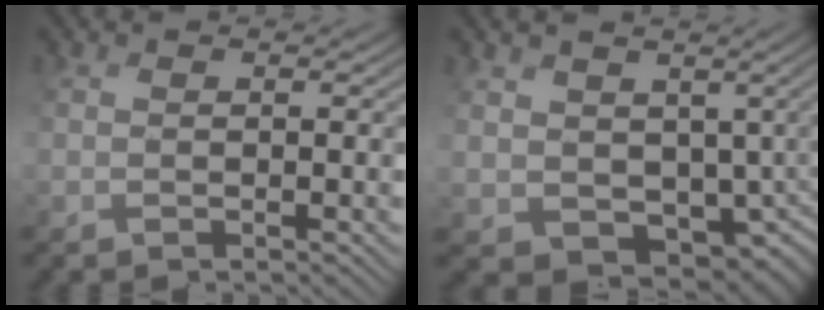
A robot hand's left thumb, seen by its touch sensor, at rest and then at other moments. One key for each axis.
{"total": 5.5, "fx": 0.4, "fy": 5.1, "fz": 2.1, "tx": -0.059, "ty": -0.039, "tz": 0.026}